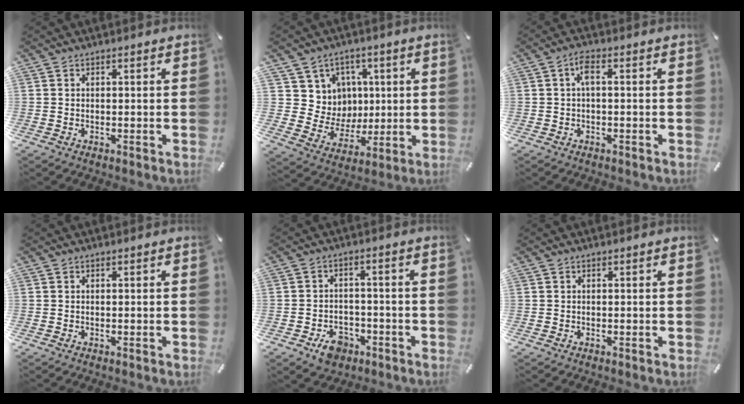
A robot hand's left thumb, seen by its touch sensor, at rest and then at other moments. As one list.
[{"total": 9.9, "force": [2.9, 9.4, -0.3], "torque": [0.004, -0.043, 0.063]}, {"total": 3.2, "force": [0.1, 1.2, 3.0], "torque": [-0.060, 0.011, -0.001]}, {"total": 0.0}, {"total": 6.6, "force": [-3.7, 4.6, 3.0], "torque": [-0.053, 0.016, -0.069]}, {"total": 0.0}]